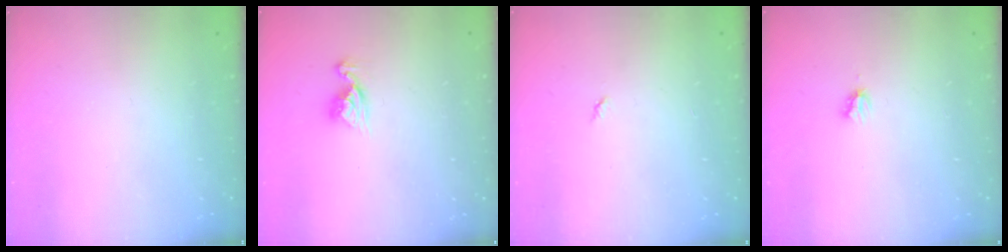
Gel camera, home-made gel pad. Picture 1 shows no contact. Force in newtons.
{"total": 8.2, "press": 8.2, "slide": 0.8}
{"total": 2.8, "press": 2.8, "slide": 0.4}
{"total": 2.7, "press": 2.7, "slide": 0.2}